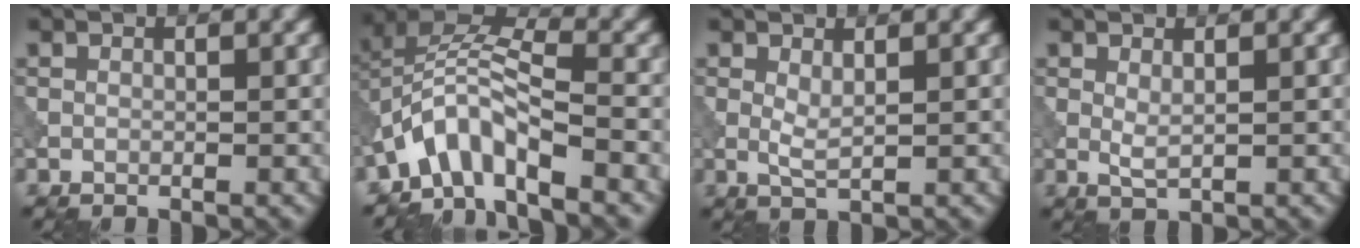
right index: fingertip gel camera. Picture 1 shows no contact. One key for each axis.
{"total": 6.1, "fx": -3.7, "fy": 1.9, "fz": 4.4, "tx": -0.074, "ty": 0.008, "tz": -0.084}
{"total": 1.5, "fx": 0.5, "fy": 0.3, "fz": 1.4, "tx": -0.034, "ty": -0.002, "tz": 0.012}
{"total": 1.3, "fx": 0.4, "fy": 0.3, "fz": 1.2, "tx": -0.028, "ty": -0.002, "tz": 0.011}